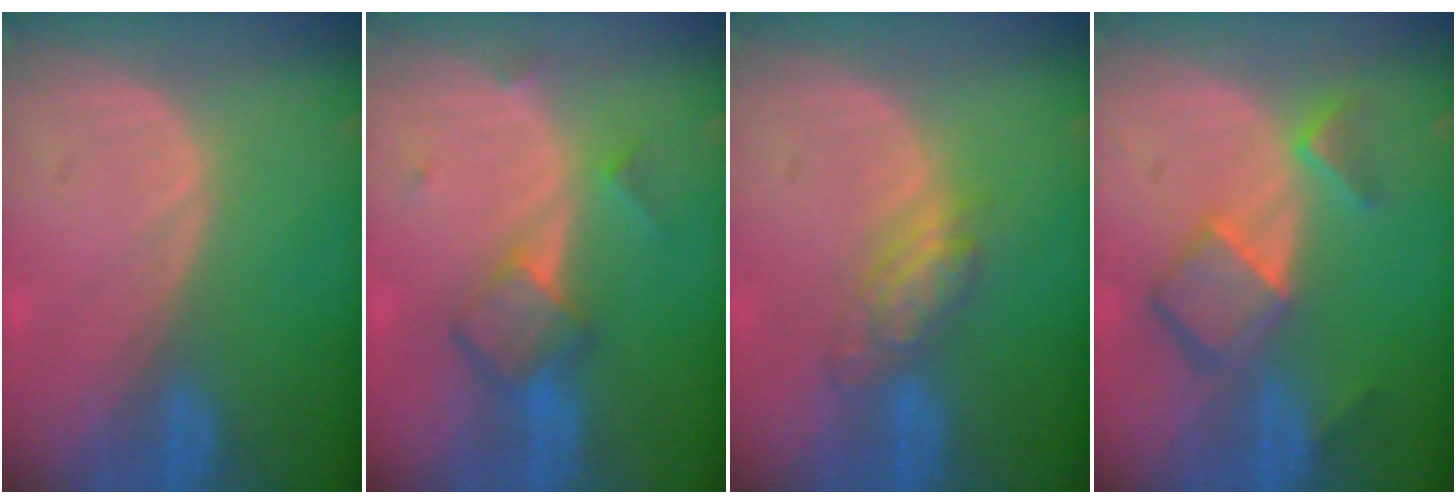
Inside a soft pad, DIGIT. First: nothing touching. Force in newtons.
{"total": 5.9, "press": 5.1, "slide": 3.0}
{"total": 5.4, "press": 4.7, "slide": 2.7}
{"total": 7.2, "press": 6.2, "slide": 3.6}